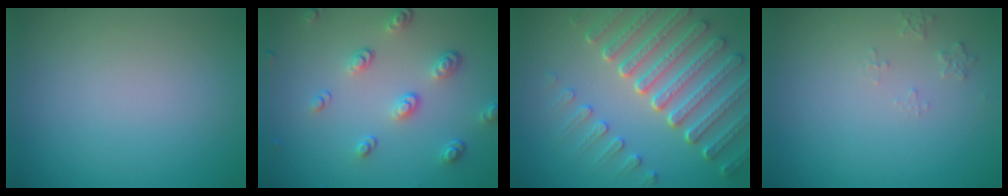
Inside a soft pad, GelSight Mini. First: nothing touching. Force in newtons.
{"total": 3.5, "press": 2.6, "slide": 2.3}
{"total": 7.3, "press": 5.6, "slide": 4.6}
{"total": 1.1, "press": 1.1, "slide": 0.2}